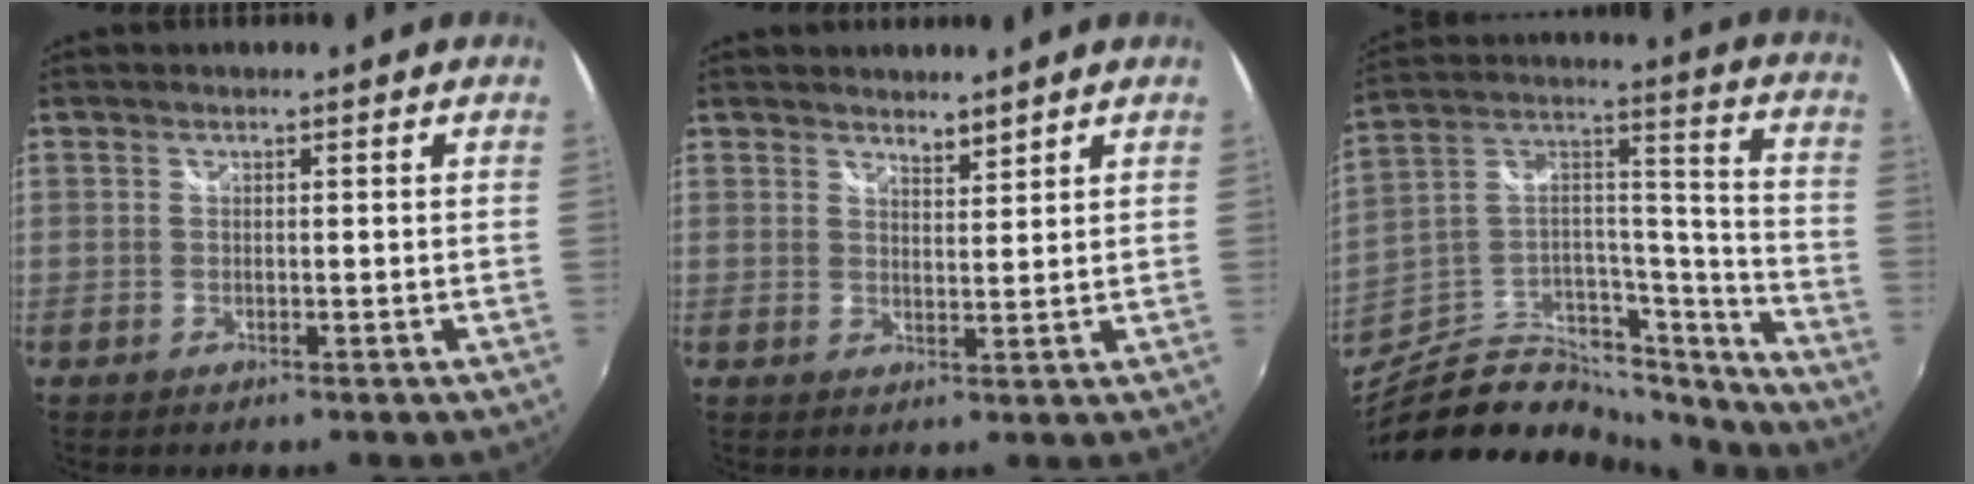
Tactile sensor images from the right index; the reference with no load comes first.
{"total": 2.4, "force": [2.3, 0.4, 0.6], "torque": [-0.006, 0.001, 0.039]}
{"total": 25.4, "force": [-21.1, 10.5, 9.6], "torque": [-0.165, 0.068, -0.324]}